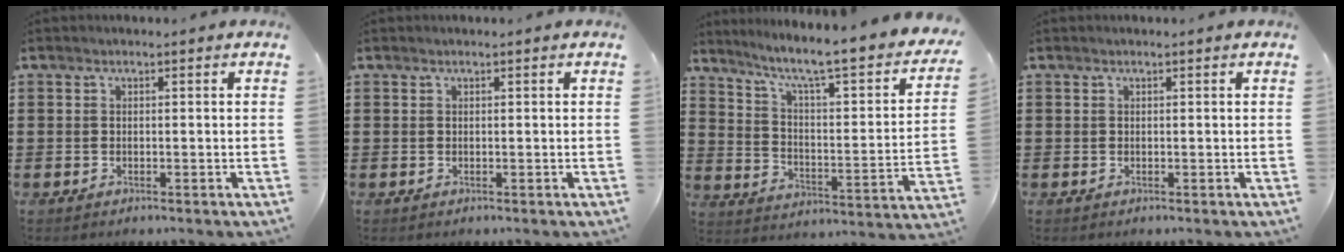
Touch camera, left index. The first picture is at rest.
{"total": 0.0}
{"total": 6.2, "force": [4.4, 0.4, 4.4], "torque": [-0.105, -0.040, 0.060]}
{"total": 0.0}